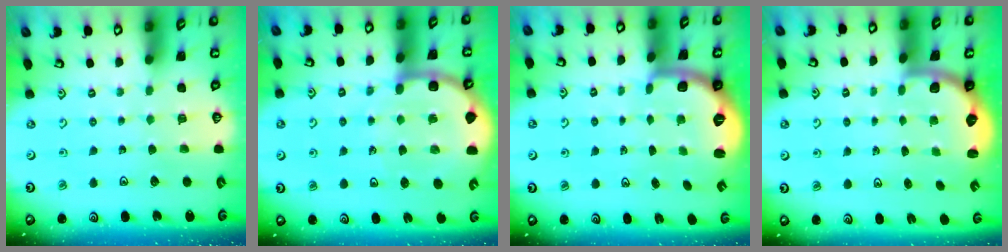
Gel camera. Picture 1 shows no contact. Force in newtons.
{"total": 10.2, "press": 9.8, "slide": 2.7}
{"total": 2.1, "press": 1.9, "slide": 1.0}
{"total": 2.3, "press": 2.0, "slide": 1.3}